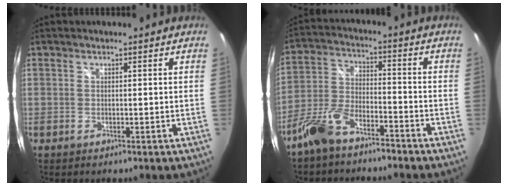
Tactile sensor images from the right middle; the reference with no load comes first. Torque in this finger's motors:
{"motor_torque": [0.77, -0.82, 0.19, 0.11]}